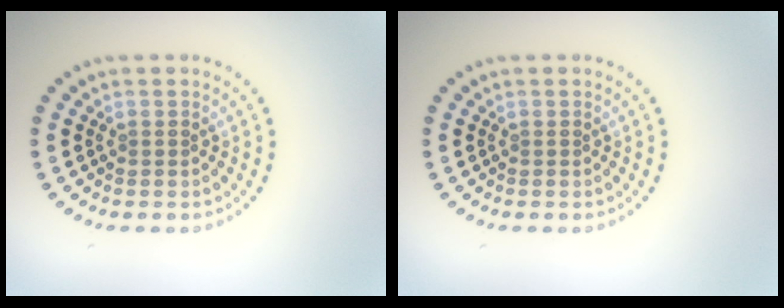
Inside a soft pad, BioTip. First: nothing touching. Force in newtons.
{"total": 0.0}